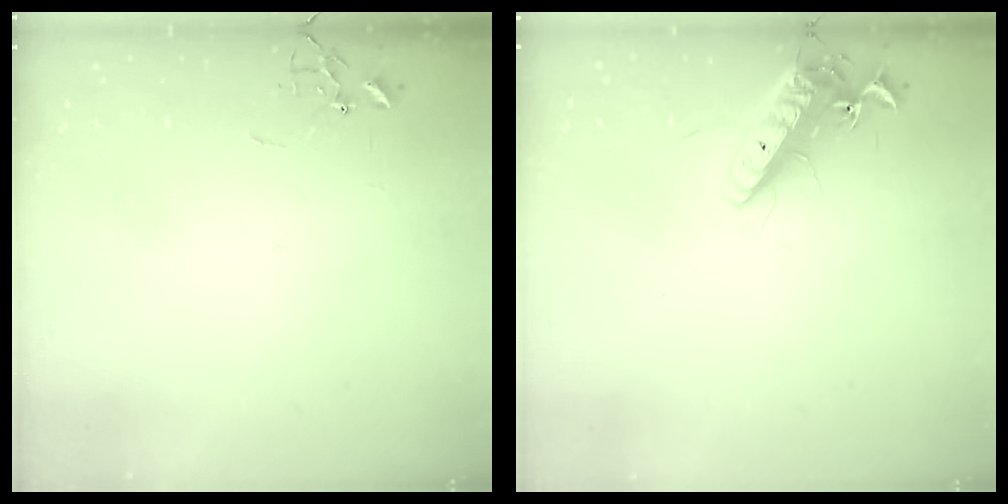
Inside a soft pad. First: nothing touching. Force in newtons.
{"total": 13.6, "press": 13.4, "slide": 2.3}